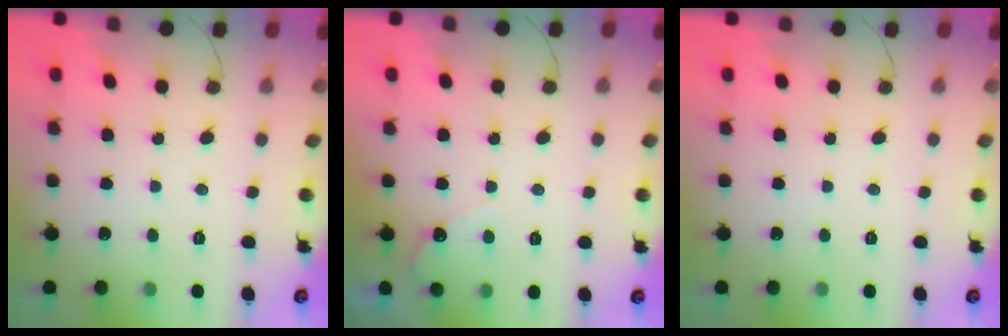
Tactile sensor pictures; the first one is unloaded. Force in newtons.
{"total": 3.8, "press": 3.7, "slide": 0.3}
{"total": 0.0}